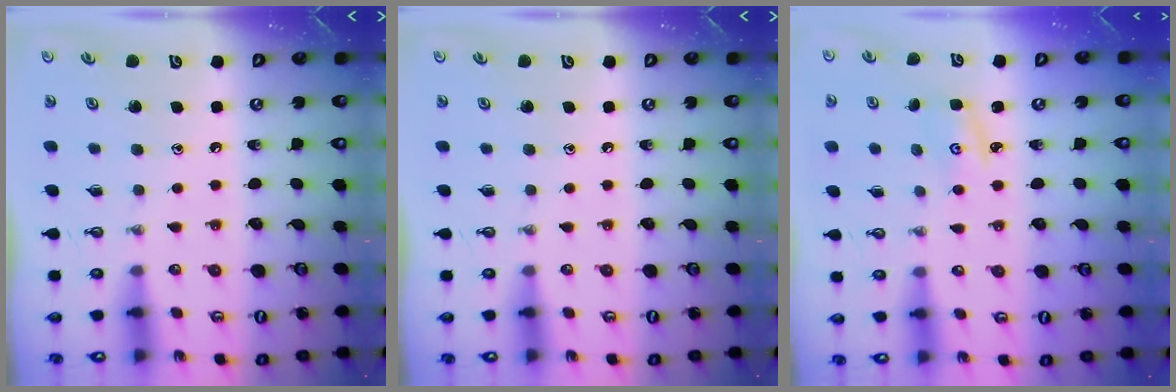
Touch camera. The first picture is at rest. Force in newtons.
{"total": 0.0}
{"total": 2.9, "press": 2.8, "slide": 0.4}